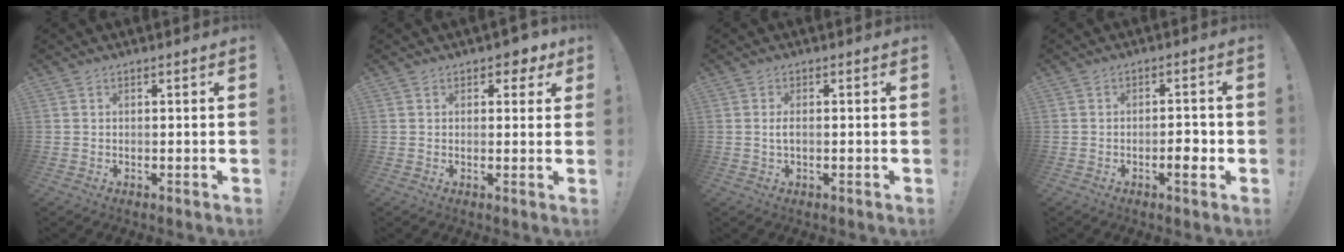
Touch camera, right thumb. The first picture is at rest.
{"total": 3.7, "force": [2.1, 2.6, 1.7], "torque": [-0.006, -0.010, 0.031]}
{"total": 2.1, "force": [-0.2, 0.5, 2.0], "torque": [-0.029, 0.000, -0.005]}
{"total": 5.1, "force": [-1.7, 2.0, 4.3], "torque": [-0.052, 0.002, -0.029]}